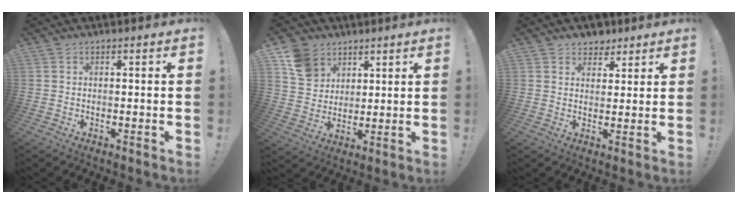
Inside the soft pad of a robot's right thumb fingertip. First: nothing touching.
{"total": 10.9, "force": [6.2, 8.3, 3.4], "torque": [-0.046, -0.031, 0.125]}
{"total": 4.9, "force": [3.6, 3.3, 0.4], "torque": [0.003, -0.022, 0.067]}